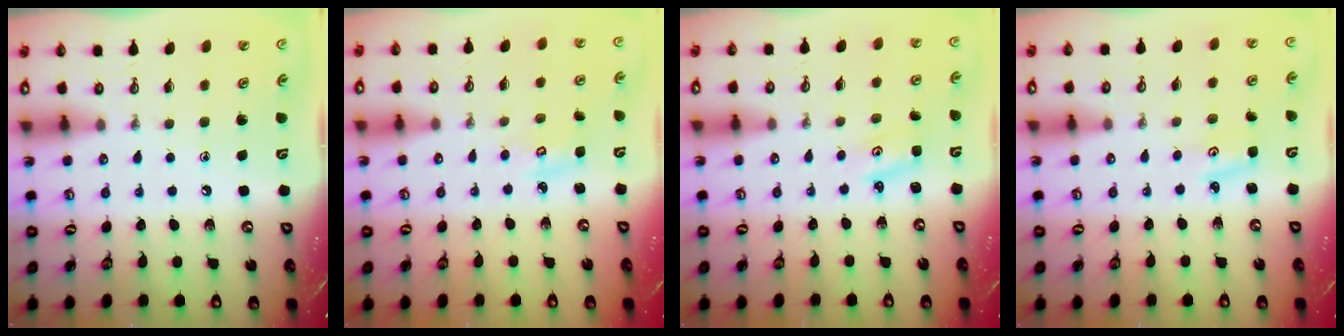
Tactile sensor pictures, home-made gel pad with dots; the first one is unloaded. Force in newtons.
{"total": 2.6, "press": 2.6, "slide": 0.1}
{"total": 2.2, "press": 2.2, "slide": 0.3}
{"total": 2.9, "press": 2.9, "slide": 0.3}